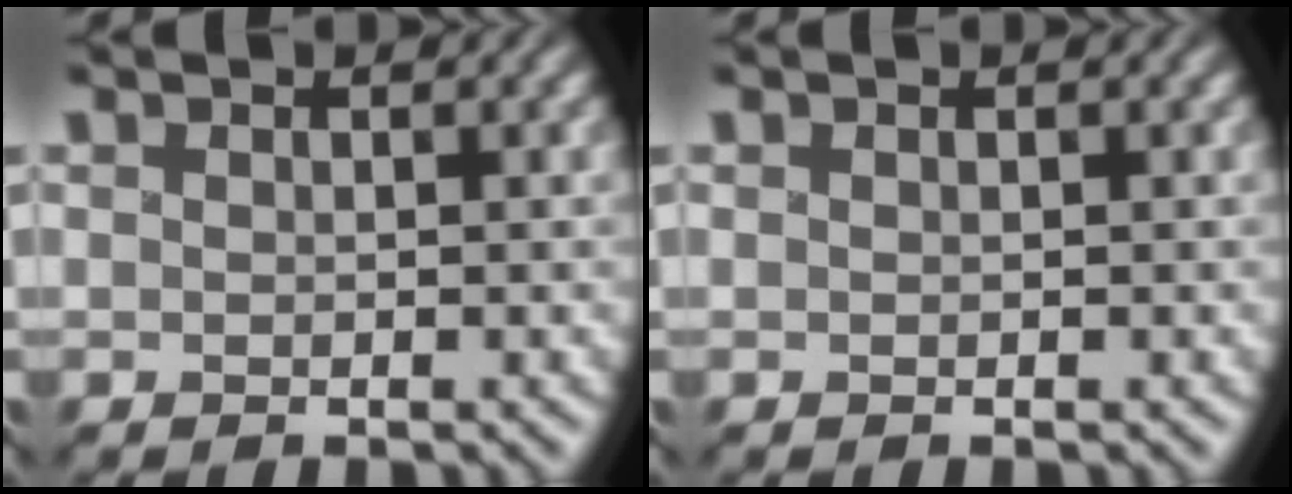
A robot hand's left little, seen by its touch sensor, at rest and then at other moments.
{"total": 0.0}